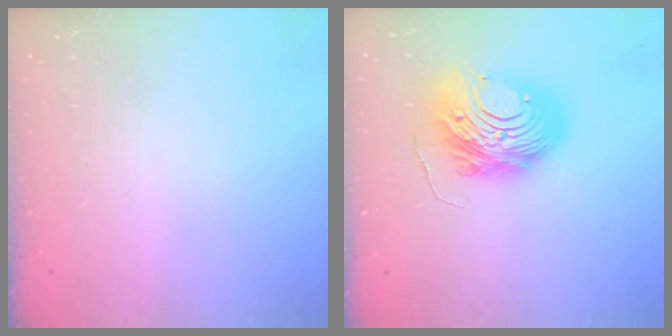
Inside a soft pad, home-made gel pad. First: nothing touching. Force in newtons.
{"total": 14.9, "press": 14.8, "slide": 1.4}